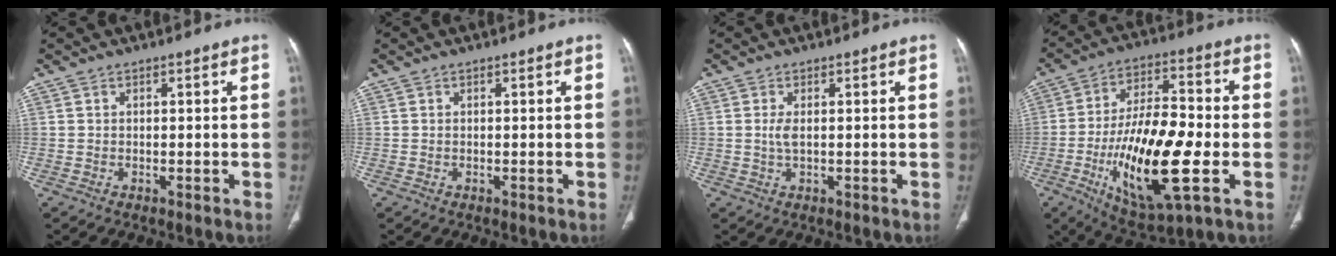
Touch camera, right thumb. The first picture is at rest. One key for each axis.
{"total": 0.0}
{"total": 1.9, "fx": 0.2, "fy": 0.6, "fz": 1.8, "tx": -0.045, "ty": -0.002, "tz": 0.006}
{"total": 21.9, "fx": -5.3, "fy": 7.5, "fz": 19.9, "tx": -0.356, "ty": 0.010, "tz": -0.081}